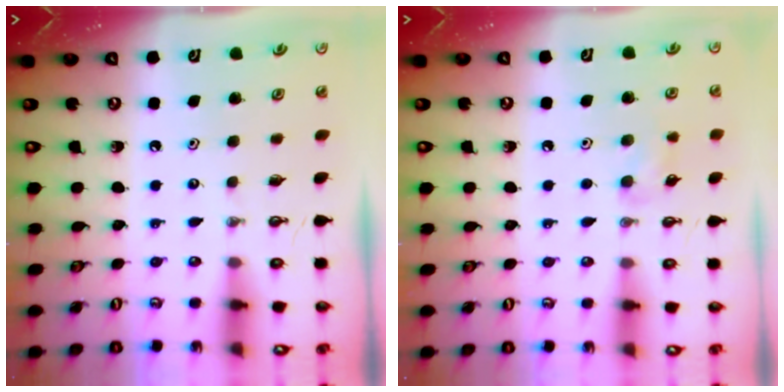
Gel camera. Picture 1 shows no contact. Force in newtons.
{"total": 7.6, "press": 7.3, "slide": 2.3}